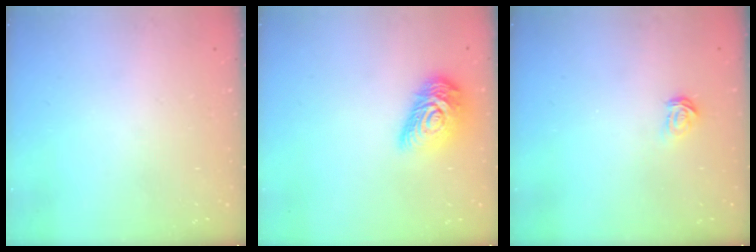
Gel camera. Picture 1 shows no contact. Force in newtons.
{"total": 14.0, "press": 14.0, "slide": 0.7}
{"total": 2.4, "press": 2.4, "slide": 0.2}